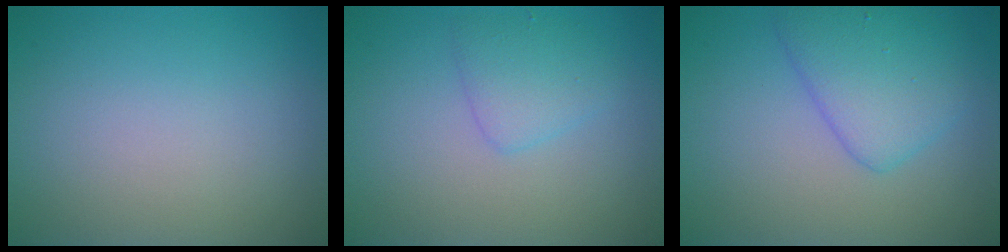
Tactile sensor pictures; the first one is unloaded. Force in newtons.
{"total": 2.2, "press": 2.2, "slide": 0.1}
{"total": 3.1, "press": 3.1, "slide": 0.1}